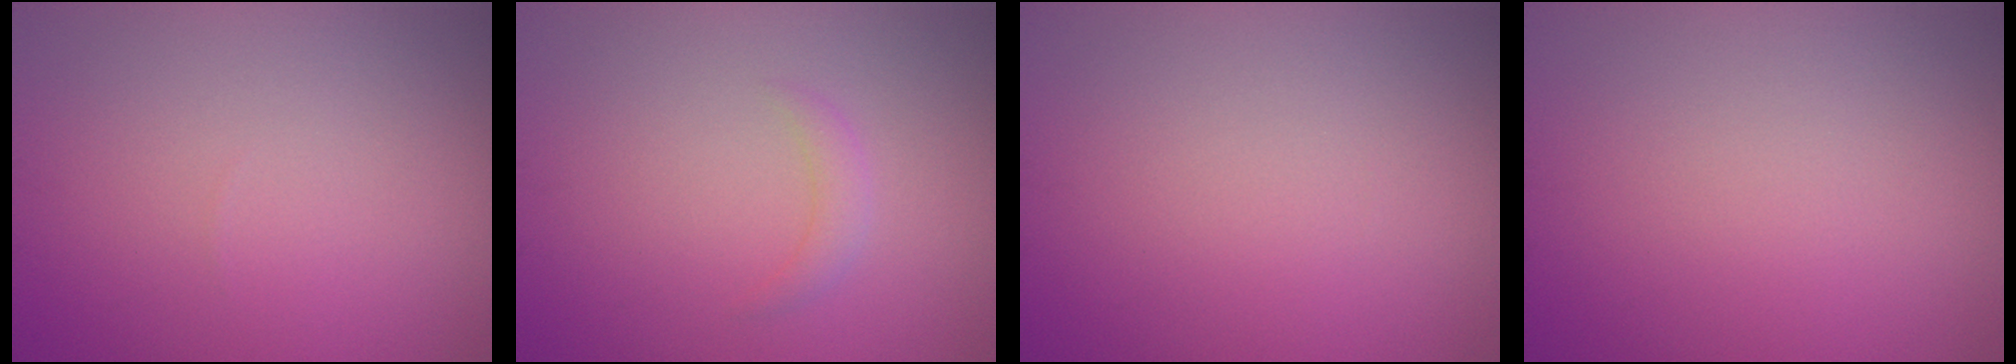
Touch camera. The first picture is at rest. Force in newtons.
{"total": 1.2, "press": 1.2, "slide": 0.1}
{"total": 0.0}
{"total": 0.0}